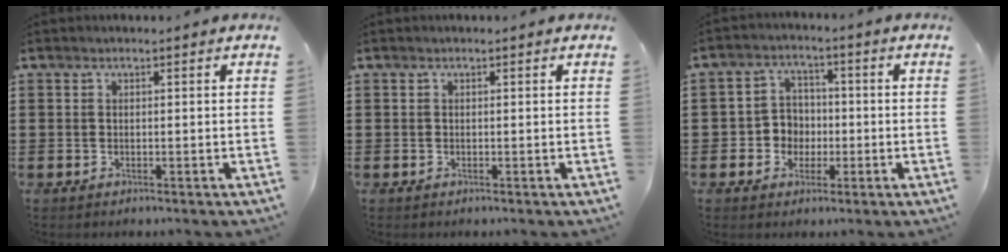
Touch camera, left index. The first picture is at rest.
{"total": 0.0}
{"total": 4.5, "force": [-1.2, 4.2, 1.3], "torque": [-0.039, 0.012, -0.027]}